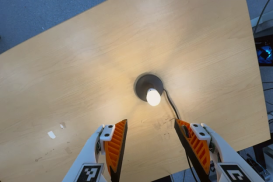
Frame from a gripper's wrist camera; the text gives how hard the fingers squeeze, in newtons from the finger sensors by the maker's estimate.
{"total": 0.0}